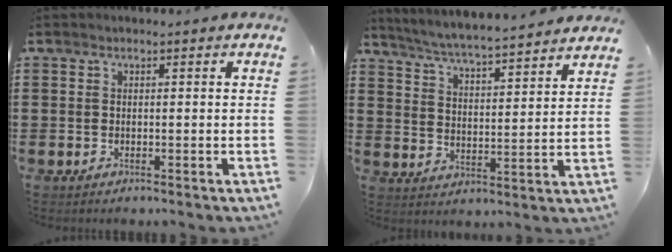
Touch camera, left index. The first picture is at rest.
{"total": 5.0, "force": [4.8, -0.5, 1.2], "torque": [-0.047, -0.038, 0.078]}